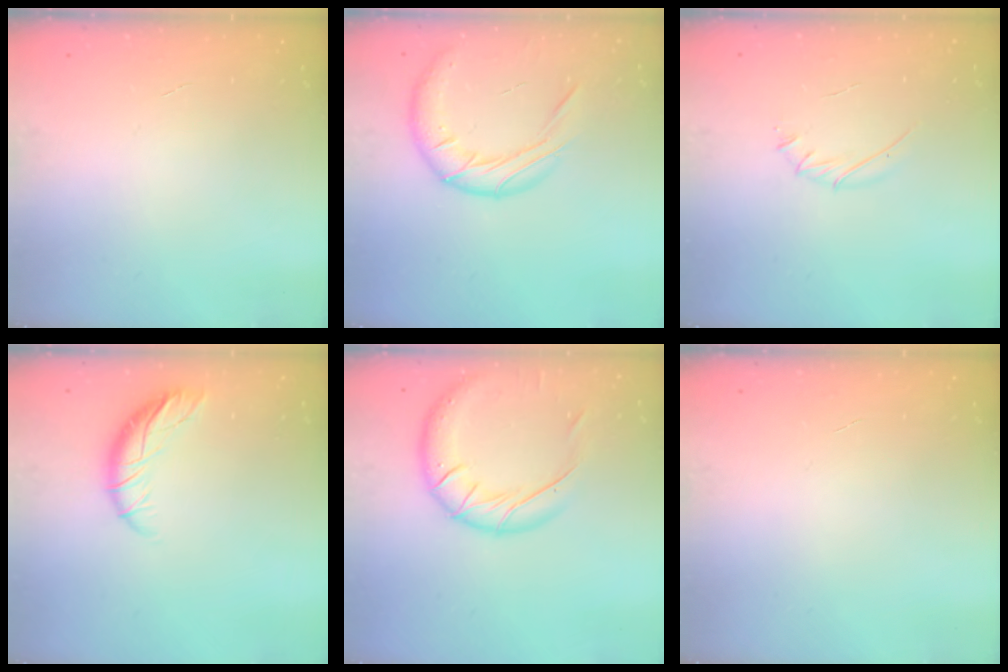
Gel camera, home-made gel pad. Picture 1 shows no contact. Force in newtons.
{"total": 15.9, "press": 15.7, "slide": 2.6}
{"total": 4.3, "press": 4.1, "slide": 1.1}
{"total": 9.1, "press": 9.1, "slide": 0.9}
{"total": 16.6, "press": 16.4, "slide": 2.7}
{"total": 0.0}